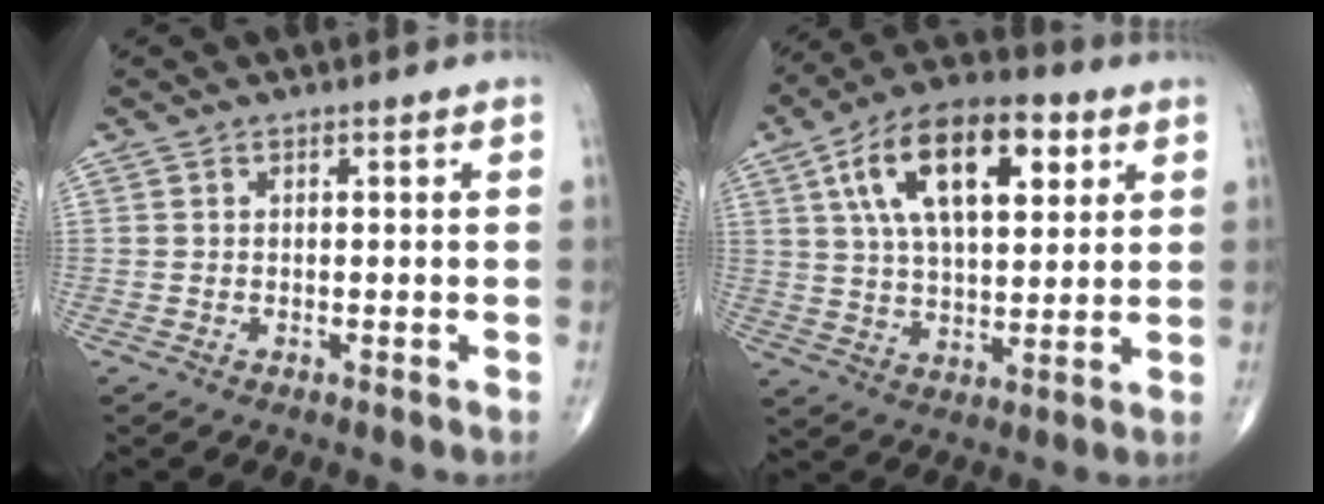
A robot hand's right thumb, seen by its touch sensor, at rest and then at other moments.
{"total": 19.2, "force": [7.0, 9.4, 15.3], "torque": [-0.236, -0.001, 0.114]}